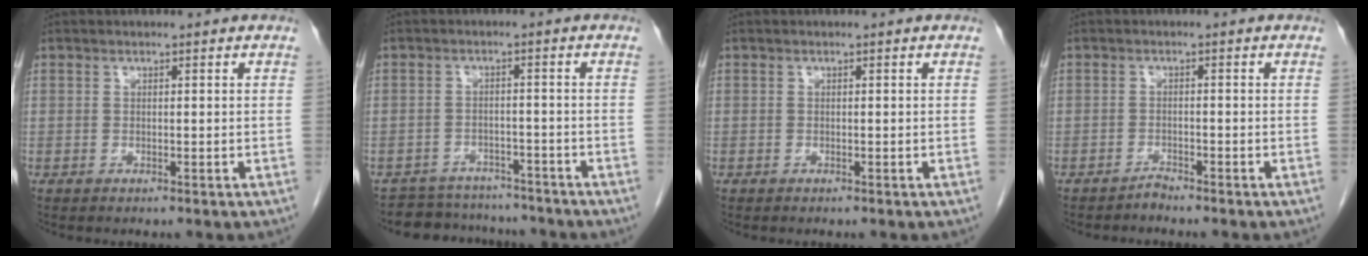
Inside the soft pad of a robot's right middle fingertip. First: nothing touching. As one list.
[{"total": 8.0, "force": [-7.6, 2.6, 0.1], "torque": [0.007, 0.016, -0.101]}, {"total": 0.0}, {"total": 1.2, "force": [-1.2, -0.1, 0.0], "torque": [0.006, -0.002, -0.020]}]